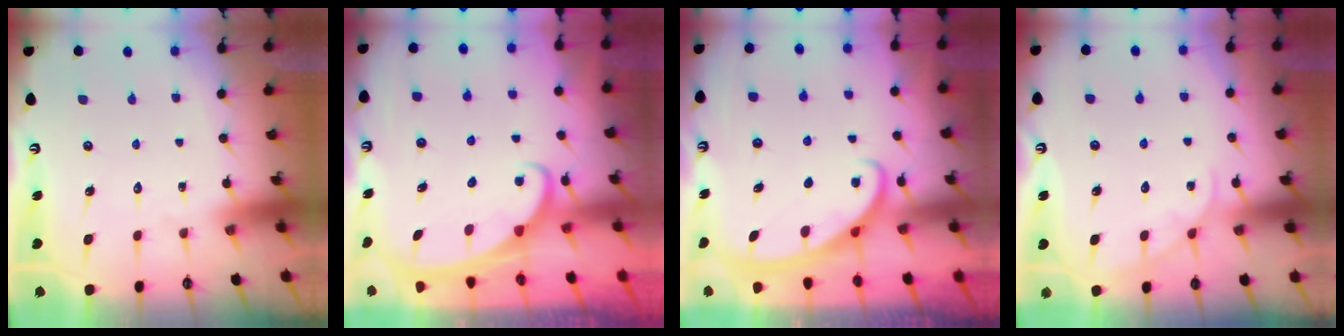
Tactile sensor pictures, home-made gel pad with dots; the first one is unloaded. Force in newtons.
{"total": 2.4, "press": 2.3, "slide": 0.3}
{"total": 2.6, "press": 2.6, "slide": 0.4}
{"total": 3.5, "press": 3.5, "slide": 0.4}